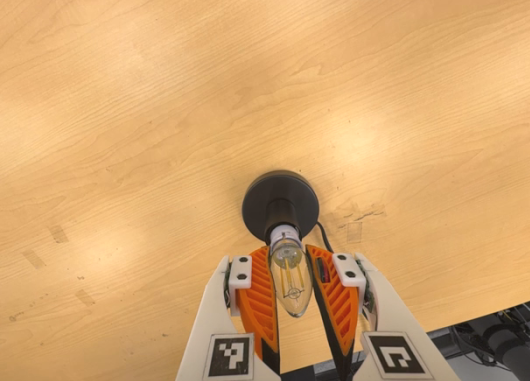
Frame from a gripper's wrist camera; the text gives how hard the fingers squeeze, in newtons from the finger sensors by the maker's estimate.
{"total": 14.5, "left": 14.8, "right": 14.3}